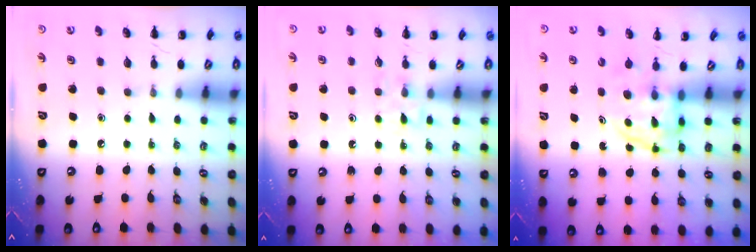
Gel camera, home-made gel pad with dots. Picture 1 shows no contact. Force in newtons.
{"total": 4.4, "press": 4.1, "slide": 1.5}
{"total": 3.9, "press": 3.8, "slide": 0.3}